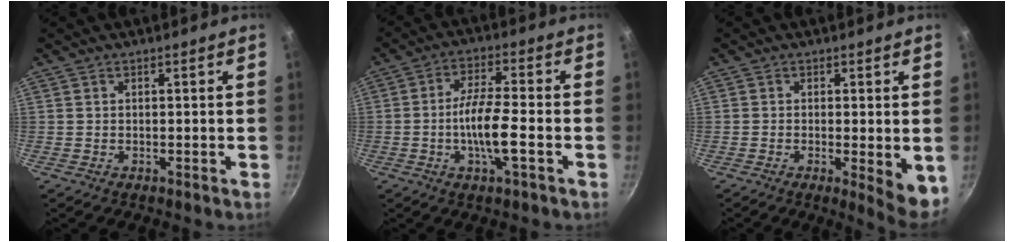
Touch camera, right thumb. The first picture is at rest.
{"total": 8.9, "force": [-2.4, 1.8, 8.4], "torque": [-0.159, 0.018, -0.050]}
{"total": 6.3, "force": [-0.9, 1.6, 6.1], "torque": [-0.077, -0.013, -0.009]}